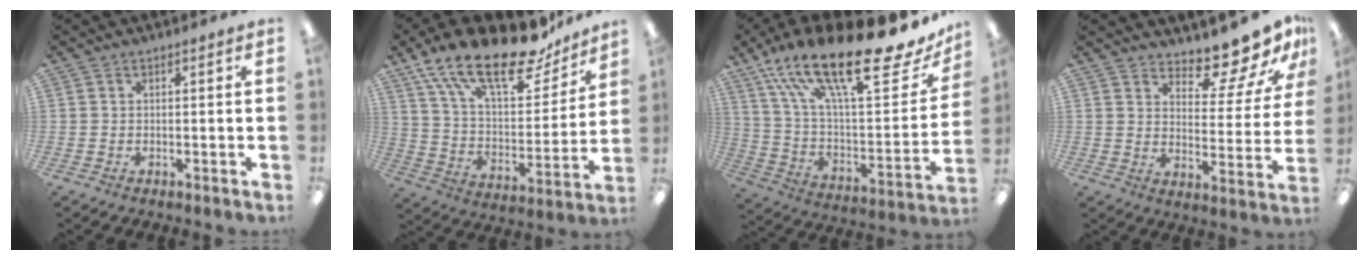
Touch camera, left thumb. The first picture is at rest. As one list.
[{"total": 23.1, "force": [16.6, 8.2, 13.8], "torque": [-0.224, -0.107, 0.281]}, {"total": 27.4, "force": [18.4, 7.6, 18.7], "torque": [-0.320, -0.112, 0.308]}, {"total": 12.5, "force": [11.2, 3.4, 4.2], "torque": [-0.055, -0.097, 0.198]}]